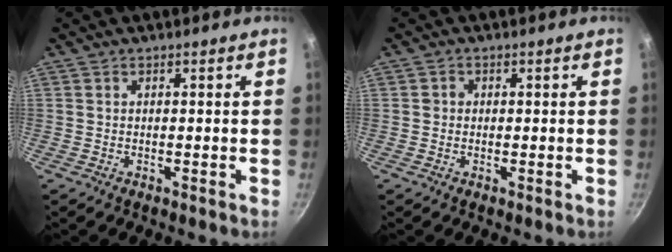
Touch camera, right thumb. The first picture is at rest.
{"total": 1.2, "force": [-0.1, 1.1, 0.3], "torque": [-0.001, 0.003, -0.003]}